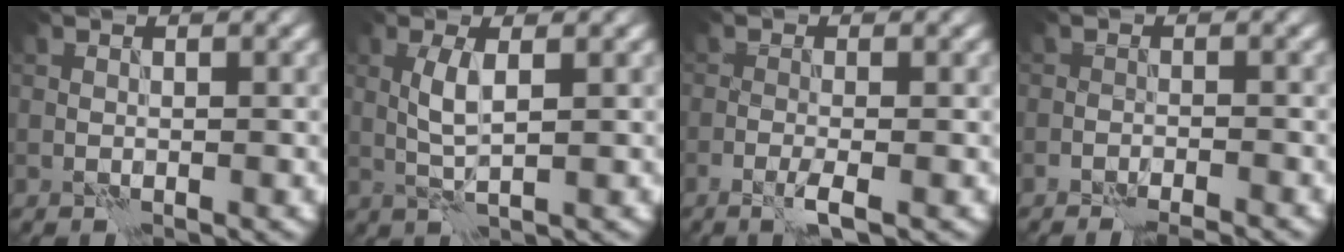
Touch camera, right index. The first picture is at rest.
{"total": 2.6, "force": [0.4, 0.6, 2.5], "torque": [-0.058, 0.004, 0.008]}
{"total": 2.1, "force": [-1.1, 0.3, 1.7], "torque": [-0.034, 0.002, -0.027]}
{"total": 4.0, "force": [-3.7, 0.8, 1.5], "torque": [-0.019, 0.008, -0.048]}